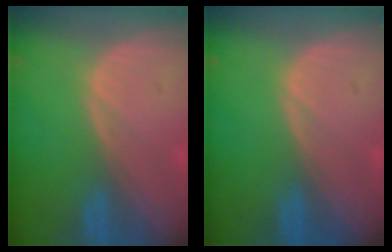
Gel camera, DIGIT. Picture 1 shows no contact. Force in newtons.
{"total": 0.0}